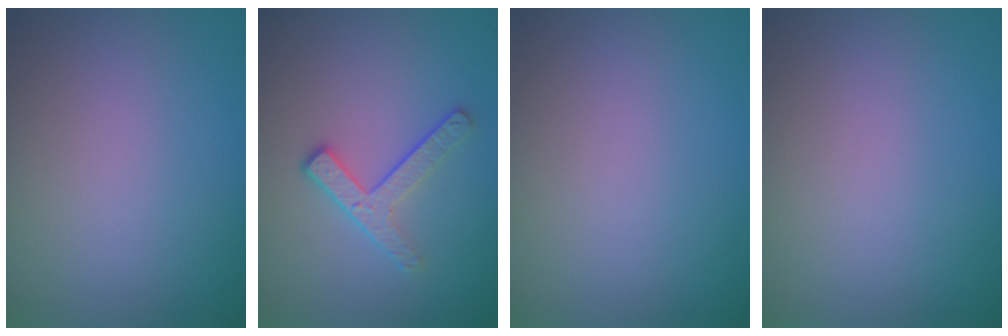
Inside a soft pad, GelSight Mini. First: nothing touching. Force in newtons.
{"total": 3.1, "press": 2.5, "slide": 1.8}
{"total": 0.0}
{"total": 0.0}